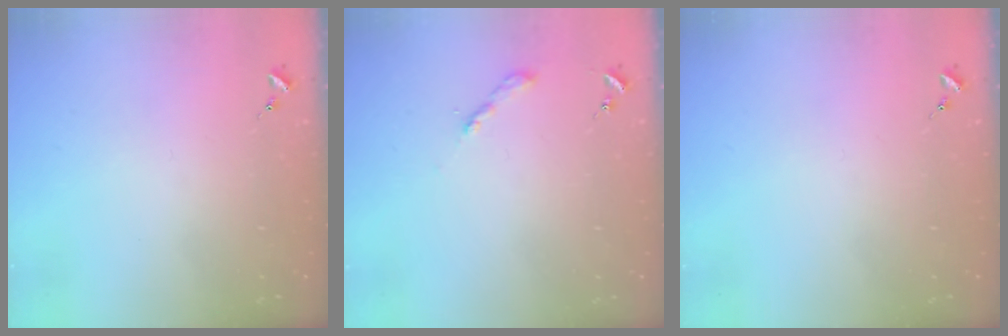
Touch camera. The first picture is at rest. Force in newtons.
{"total": 2.0, "press": 2.0, "slide": 0.2}
{"total": 0.0}